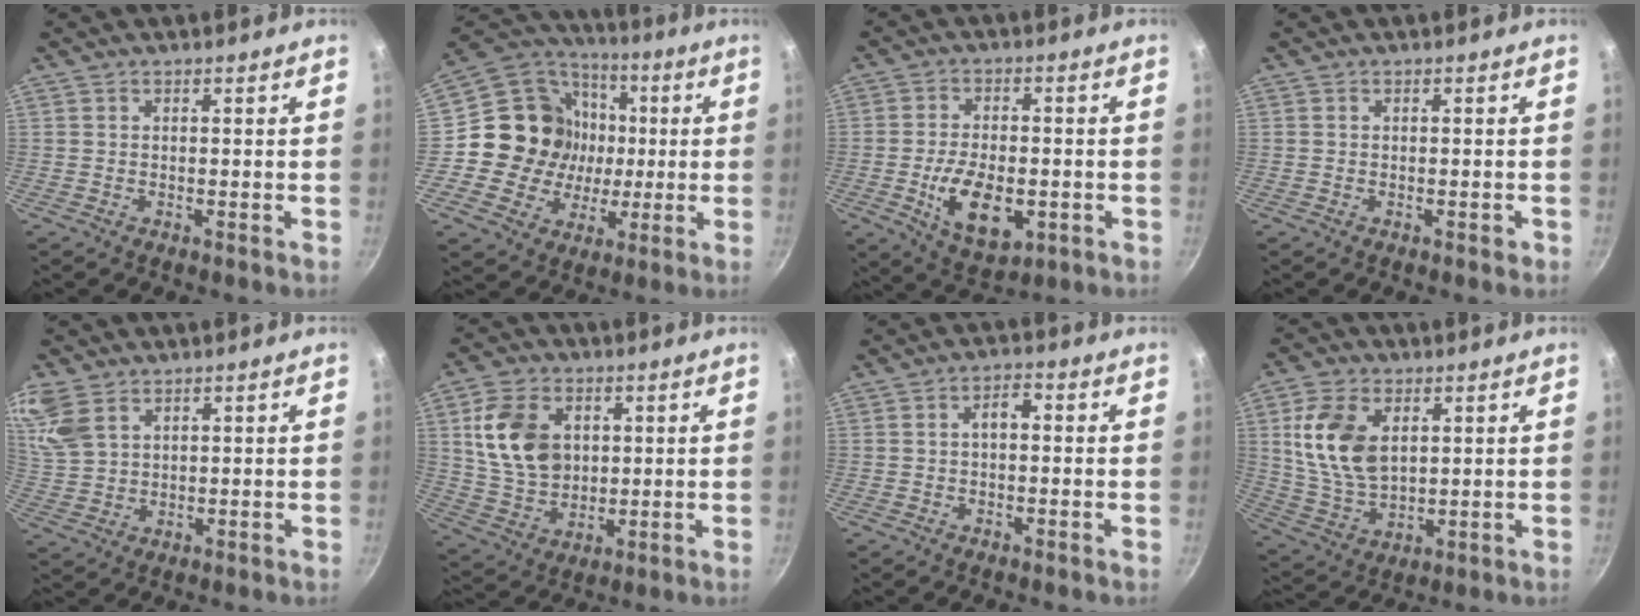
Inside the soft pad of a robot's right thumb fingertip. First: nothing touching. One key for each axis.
{"total": 18.7, "fx": 0.7, "fy": 17.1, "fz": 7.5, "tx": -0.106, "ty": 0.022, "tz": 0.013}
{"total": 12.2, "fx": -3.0, "fy": 6.9, "fz": 9.7, "tx": -0.151, "ty": 0.002, "tz": -0.040}
{"total": 0.9, "fx": -0.4, "fy": 0.6, "fz": 0.6, "tx": -0.002, "ty": 0.006, "tz": -0.004}
{"total": 9.6, "fx": 5.6, "fy": 5.9, "fz": 5.2, "tx": -0.104, "ty": -0.009, "tz": 0.121}
{"total": 13.7, "fx": 3.2, "fy": 10.0, "fz": 8.8, "tx": -0.143, "ty": -0.013, "tz": 0.068}
{"total": 3.3, "fx": 0.0, "fy": 1.8, "fz": 2.8, "tx": -0.038, "ty": 0.018, "tz": -0.002}
{"total": 13.4, "fx": 3.6, "fy": 8.5, "fz": 9.8, "tx": -0.172, "ty": -0.019, "tz": 0.080}